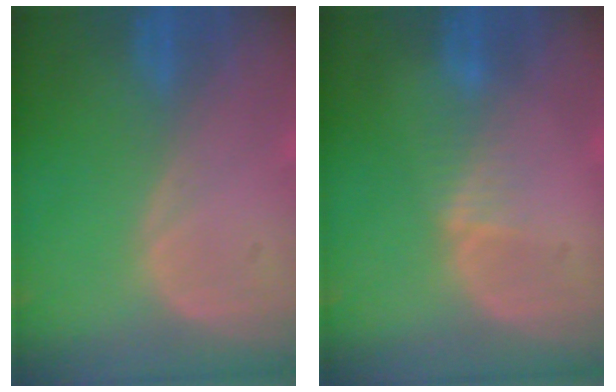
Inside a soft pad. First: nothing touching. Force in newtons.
{"total": 1.9, "press": 1.9, "slide": 0.2}